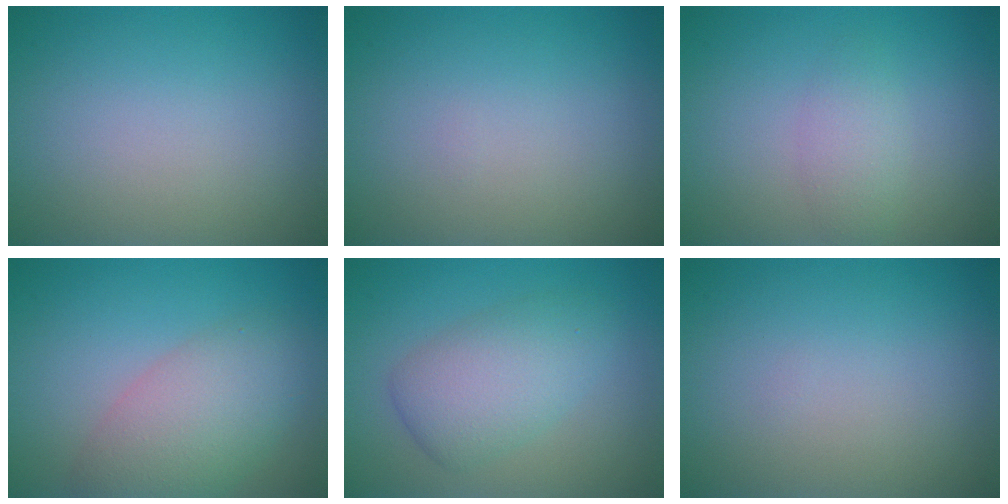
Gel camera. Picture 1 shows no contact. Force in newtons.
{"total": 0.0}
{"total": 1.9, "press": 1.9, "slide": 0.0}
{"total": 5.7, "press": 5.7, "slide": 0.3}
{"total": 4.6, "press": 4.6, "slide": 0.1}
{"total": 0.0}